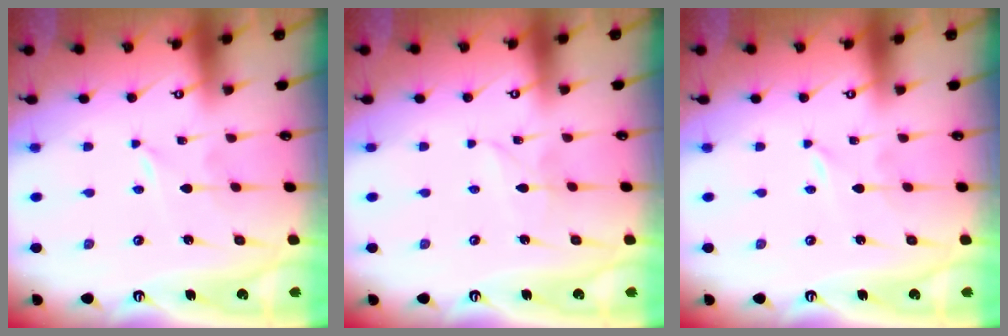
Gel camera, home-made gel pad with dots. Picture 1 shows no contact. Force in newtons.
{"total": 2.4, "press": 2.4, "slide": 0.1}
{"total": 0.0}